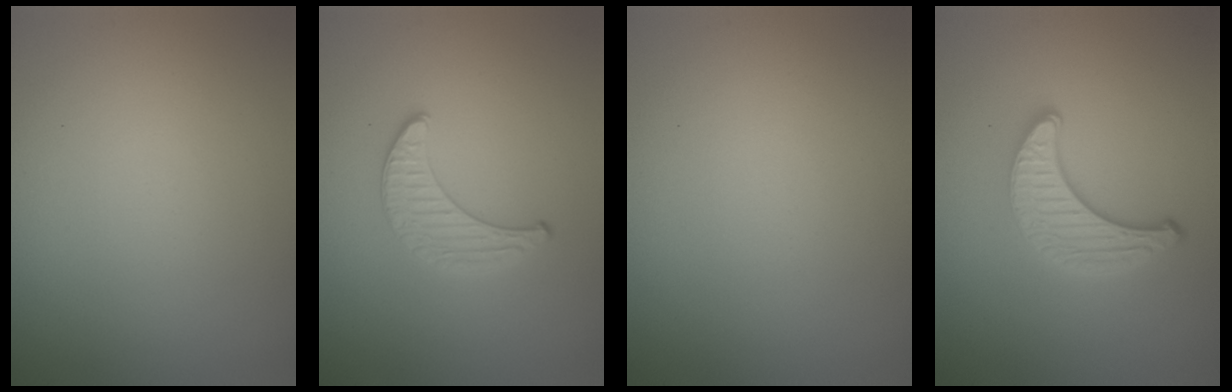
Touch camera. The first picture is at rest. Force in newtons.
{"total": 1.5, "press": 1.5, "slide": 0.1}
{"total": 0.0}
{"total": 3.7, "press": 3.2, "slide": 1.8}